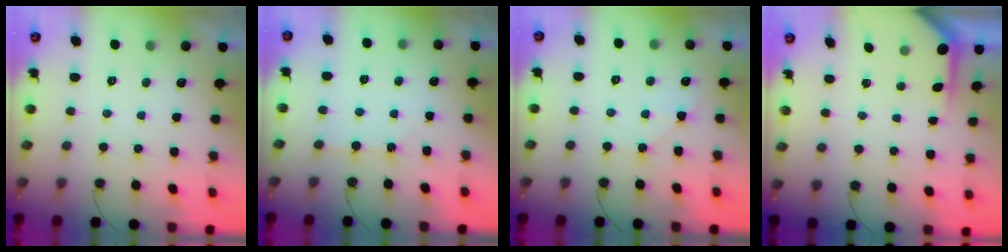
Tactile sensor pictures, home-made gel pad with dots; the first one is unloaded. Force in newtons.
{"total": 1.5, "press": 1.5, "slide": 0.3}
{"total": 6.0, "press": 5.9, "slide": 0.8}
{"total": 3.5, "press": 3.5, "slide": 0.4}